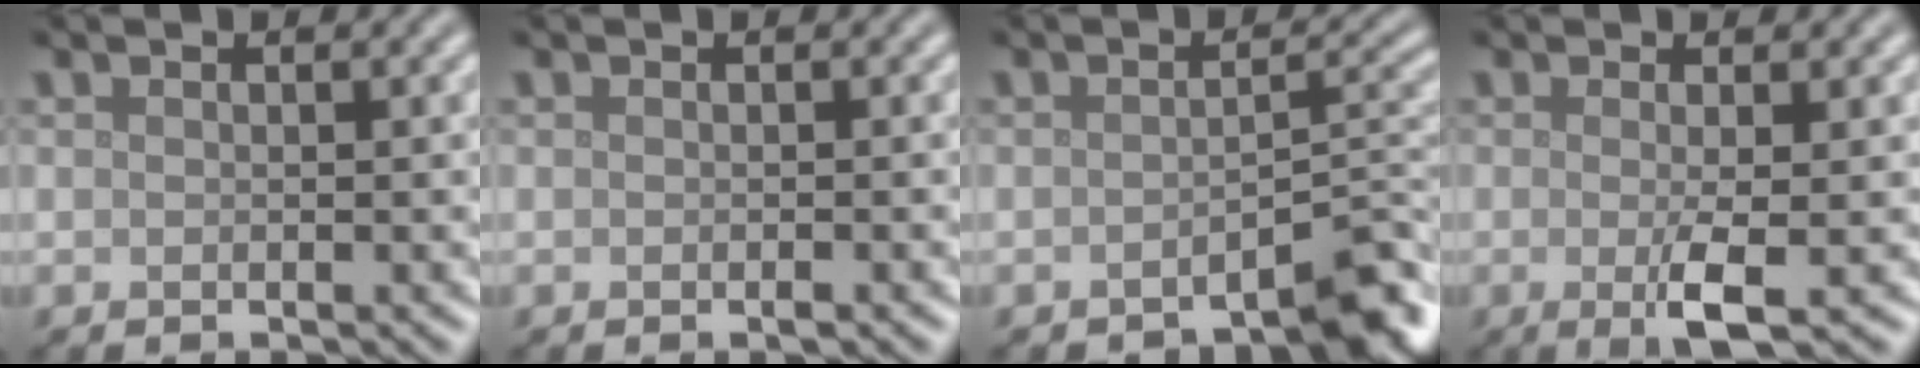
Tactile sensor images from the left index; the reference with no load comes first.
{"total": 0.5, "force": [-0.3, 0.1, 0.4], "torque": [-0.006, 0.000, -0.003]}
{"total": 3.9, "force": [-3.1, 0.7, 2.3], "torque": [-0.022, 0.010, -0.046]}
{"total": 3.1, "force": [-0.5, 0.5, 3.0], "torque": [-0.055, -0.010, -0.008]}